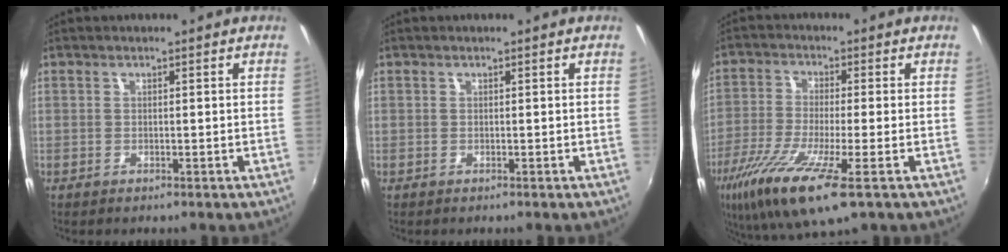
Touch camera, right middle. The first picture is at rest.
{"total": 0.0}
{"total": 14.2, "force": [-7.5, 2.2, 11.8], "torque": [-0.251, -0.049, -0.141]}